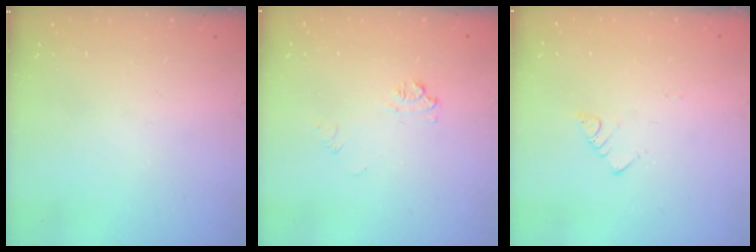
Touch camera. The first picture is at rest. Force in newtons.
{"total": 4.6, "press": 4.5, "slide": 0.6}
{"total": 3.2, "press": 3.2, "slide": 0.0}